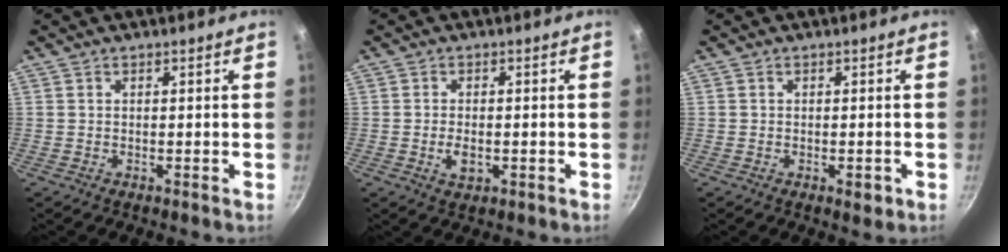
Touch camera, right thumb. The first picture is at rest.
{"total": 3.4, "force": [-0.8, 2.0, 2.7], "torque": [-0.052, 0.001, -0.012]}
{"total": 2.1, "force": [-0.8, 1.2, 1.6], "torque": [-0.014, 0.004, -0.010]}